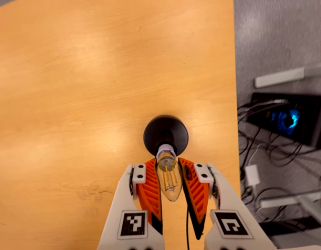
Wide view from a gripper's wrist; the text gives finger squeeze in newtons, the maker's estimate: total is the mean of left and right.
{"total": 20.7, "left": 22.4, "right": 19.0}